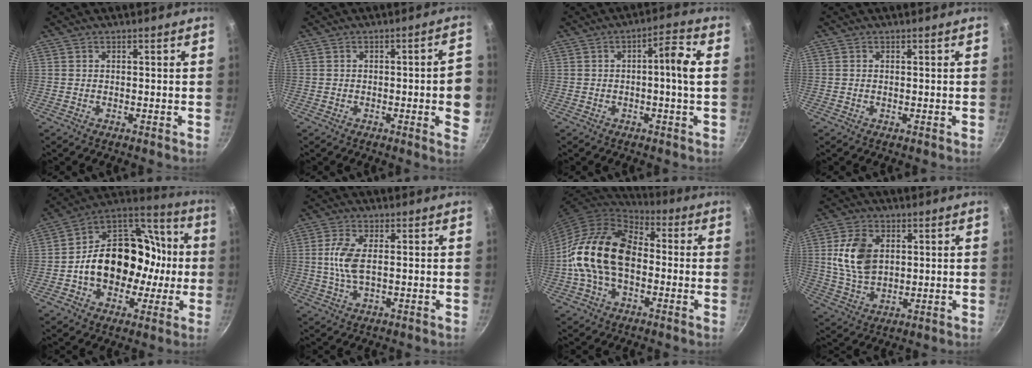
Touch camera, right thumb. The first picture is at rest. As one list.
[{"total": 8.5, "force": [-1.0, 2.2, 8.2], "torque": [-0.079, 0.014, -0.011]}, {"total": 4.1, "force": [-0.1, 0.5, 4.1], "torque": [-0.073, 0.016, 0.000]}, {"total": 0.0}, {"total": 22.8, "force": [-2.2, 17.6, 14.4], "torque": [-0.203, 0.063, -0.036]}, {"total": 6.4, "force": [0.6, 2.6, 5.8], "torque": [-0.133, 0.002, 0.012]}, {"total": 18.9, "force": [-1.5, 12.5, 14.1], "torque": [-0.231, 0.039, -0.043]}, {"total": 11.2, "force": [2.3, 7.4, 8.0], "torque": [-0.137, -0.011, 0.048]}]